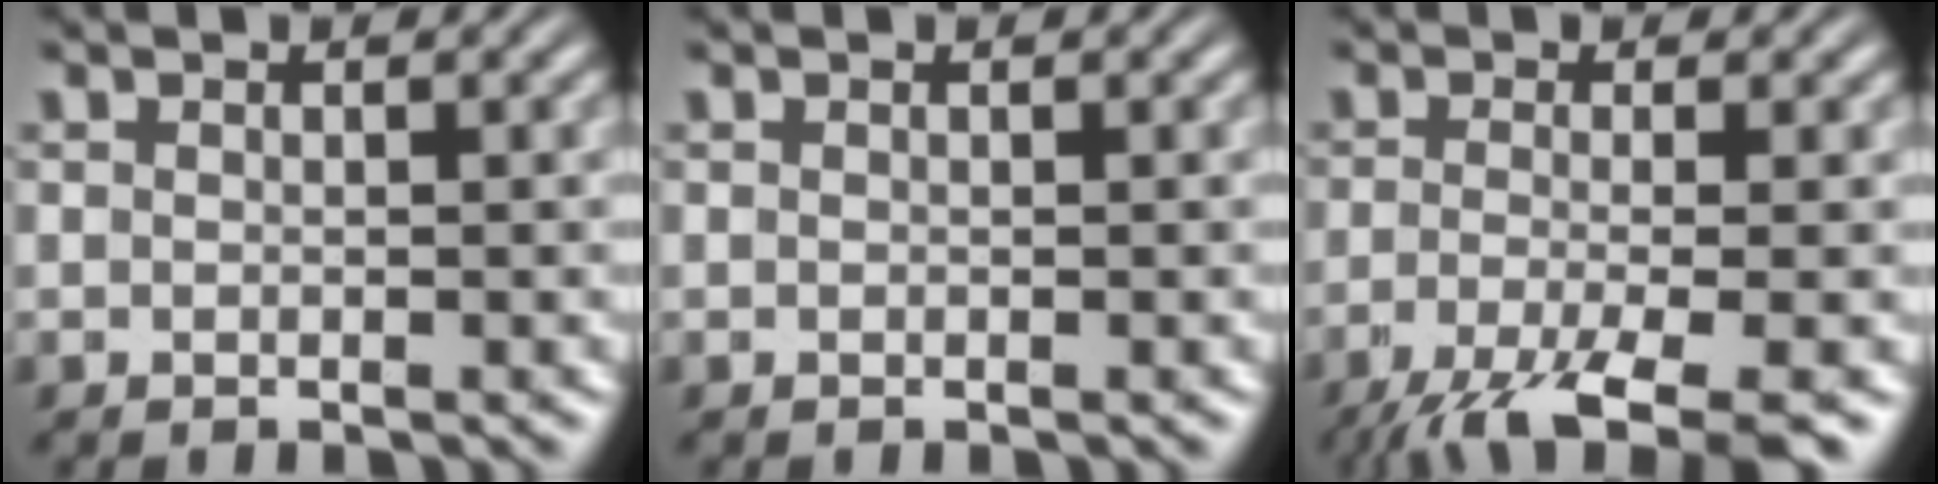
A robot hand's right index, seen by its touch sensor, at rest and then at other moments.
{"total": 0.0}
{"total": 8.7, "force": [-6.3, 3.2, 5.1], "torque": [-0.097, -0.047, -0.079]}